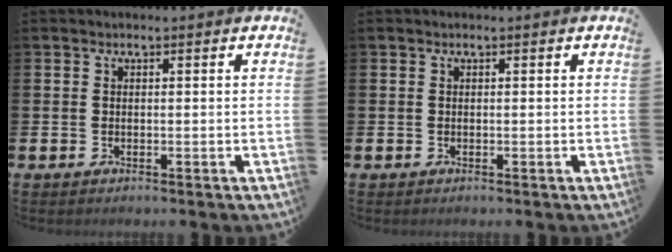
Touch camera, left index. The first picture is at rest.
{"total": 0.0}